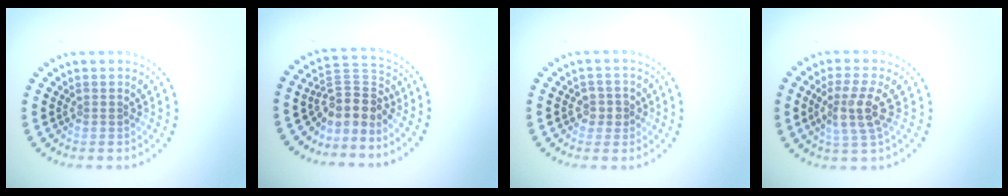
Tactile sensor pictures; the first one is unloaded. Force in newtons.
{"total": 3.7, "press": 2.7, "slide": 2.5}
{"total": 1.8, "press": 1.7, "slide": 0.4}
{"total": 3.4, "press": 2.8, "slide": 1.8}